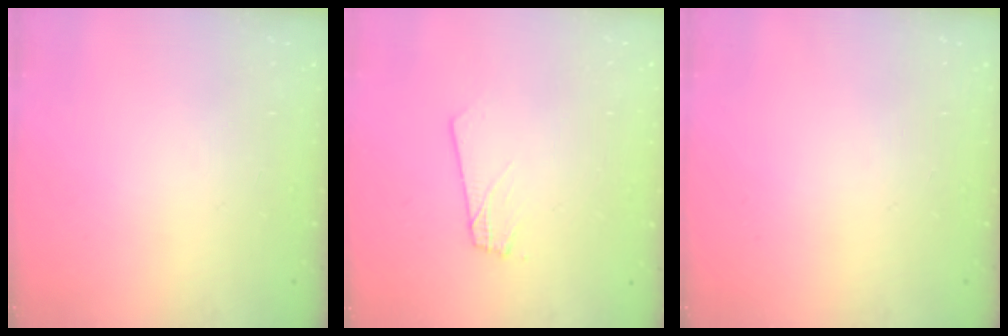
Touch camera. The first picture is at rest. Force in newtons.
{"total": 1.8, "press": 1.8, "slide": 0.1}
{"total": 0.0}